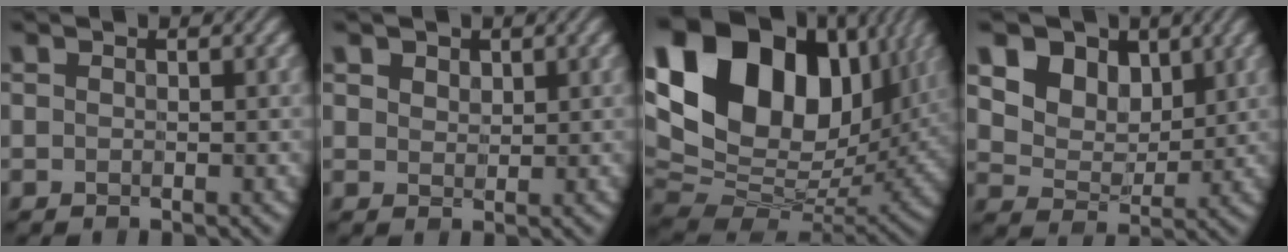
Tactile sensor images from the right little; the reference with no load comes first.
{"total": 1.7, "force": [1.0, 1.2, 0.7], "torque": [-0.026, -0.003, 0.029]}
{"total": 19.2, "force": [6.9, 12.6, 12.7], "torque": [-0.268, 0.049, 0.126]}
{"total": 8.4, "force": [4.3, 6.0, 4.0], "torque": [-0.108, -0.003, 0.086]}